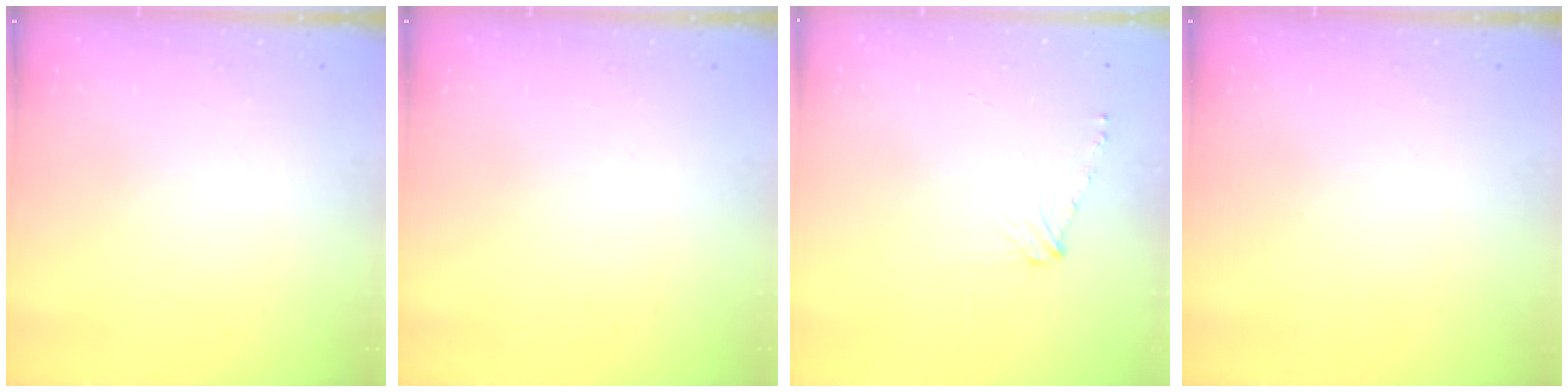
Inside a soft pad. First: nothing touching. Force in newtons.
{"total": 0.0}
{"total": 4.3, "press": 4.2, "slide": 0.6}
{"total": 0.0}